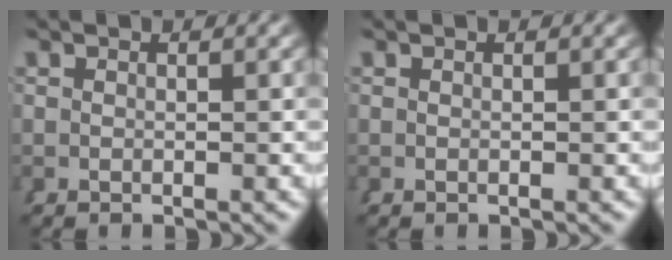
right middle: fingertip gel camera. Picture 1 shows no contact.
{"total": 0.0}